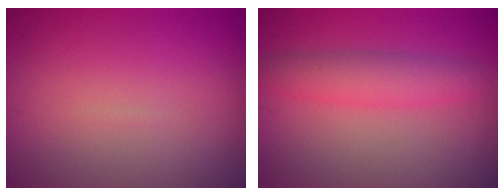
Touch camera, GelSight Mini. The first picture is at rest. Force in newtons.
{"total": 2.9, "press": 2.9, "slide": 0.1}